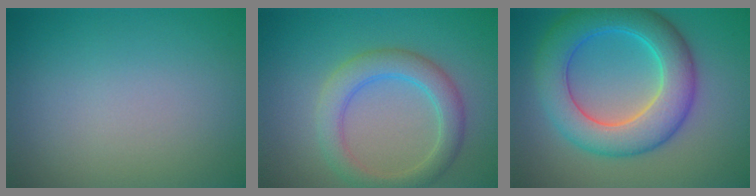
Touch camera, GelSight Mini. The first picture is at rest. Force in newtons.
{"total": 4.3, "press": 4.3, "slide": 0.0}
{"total": 7.8, "press": 7.8, "slide": 0.1}